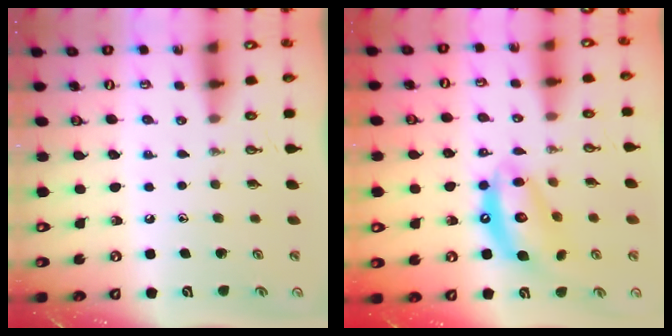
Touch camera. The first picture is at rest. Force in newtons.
{"total": 12.7, "press": 12.7, "slide": 1.3}